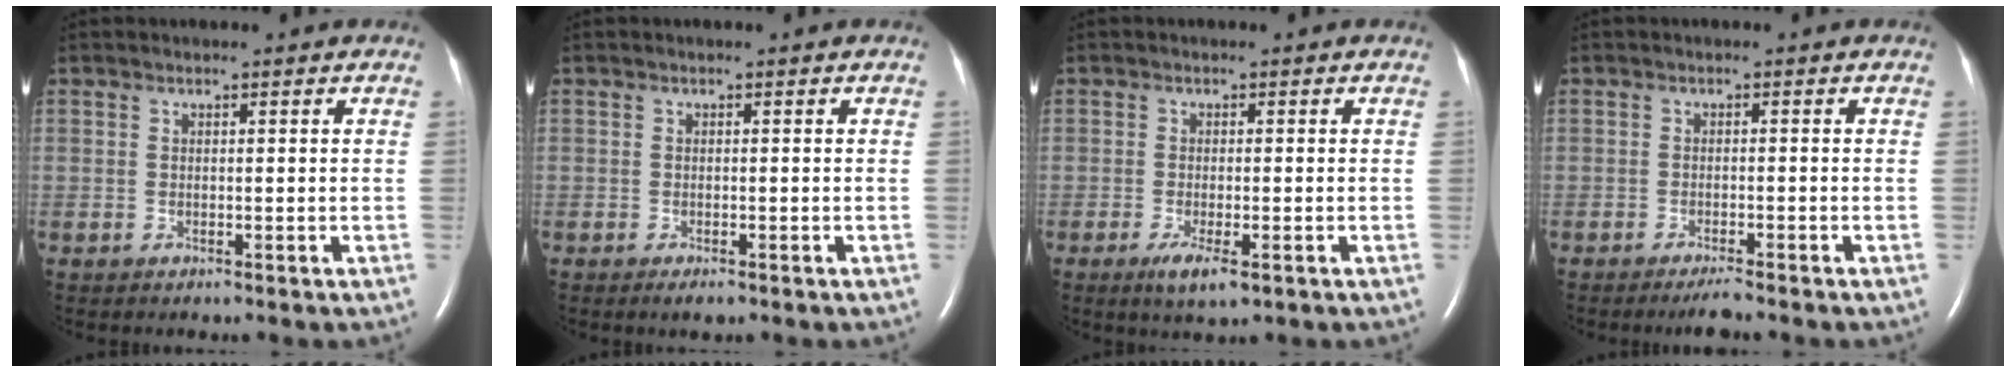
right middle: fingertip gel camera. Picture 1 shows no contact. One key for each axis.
{"total": 1.3, "fx": -0.8, "fy": 0.4, "fz": 0.9, "tx": -0.016, "ty": -0.002, "tz": -0.009}
{"total": 3.7, "fx": -1.8, "fy": 0.8, "fz": 3.1, "tx": -0.060, "ty": -0.008, "tz": -0.028}
{"total": 2.1, "fx": -1.8, "fy": -0.1, "fz": 1.1, "tx": -0.026, "ty": -0.006, "tz": -0.031}